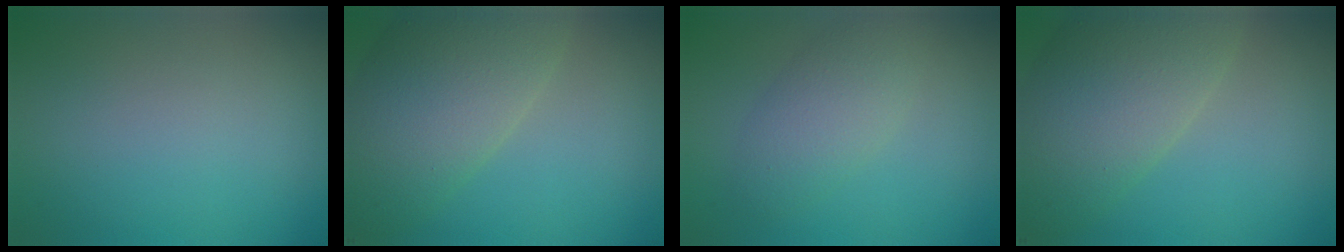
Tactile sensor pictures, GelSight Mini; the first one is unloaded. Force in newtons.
{"total": 9.6, "press": 9.5, "slide": 0.7}
{"total": 3.6, "press": 3.5, "slide": 0.2}
{"total": 9.6, "press": 9.5, "slide": 0.7}